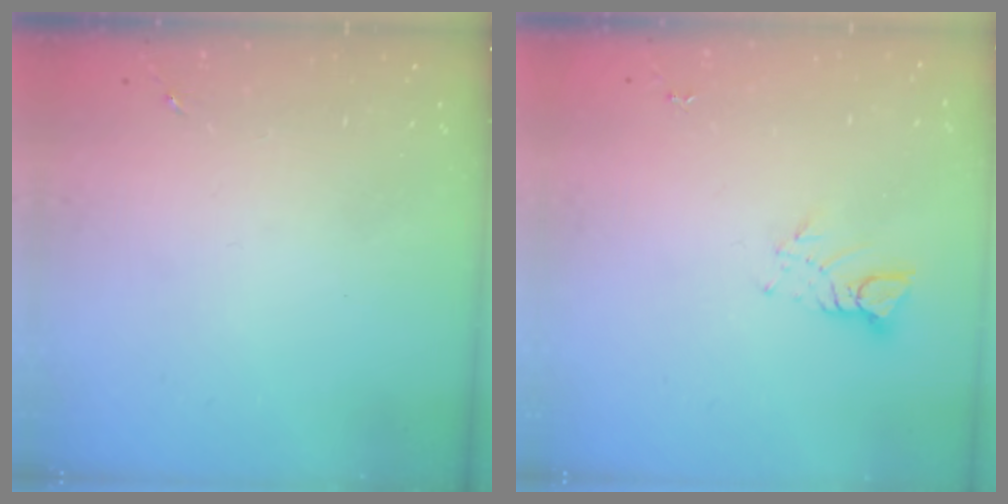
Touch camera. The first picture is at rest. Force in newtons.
{"total": 3.8, "press": 3.7, "slide": 0.3}